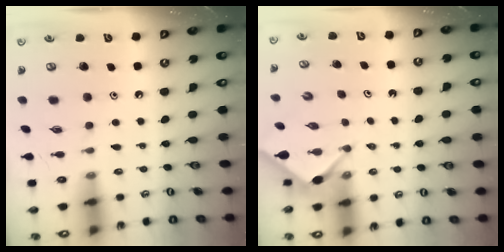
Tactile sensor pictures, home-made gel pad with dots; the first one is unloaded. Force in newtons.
{"total": 2.9, "press": 2.9, "slide": 0.3}